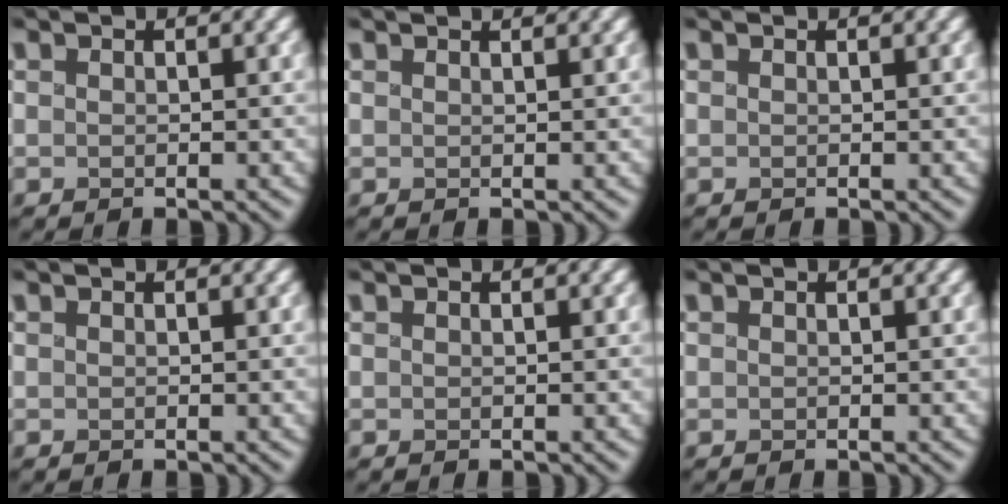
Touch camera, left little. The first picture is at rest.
{"total": 0.9, "force": [0.9, 0.0, 0.2], "torque": [-0.001, 0.003, 0.013]}
{"total": 0.0}
{"total": 0.0}
{"total": 0.0}
{"total": 0.0}